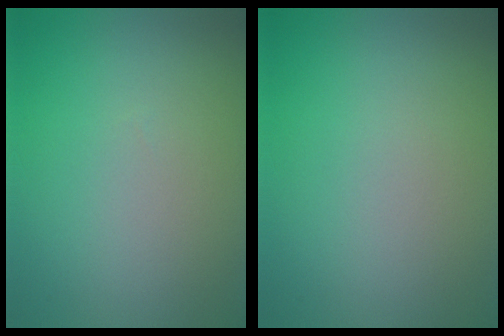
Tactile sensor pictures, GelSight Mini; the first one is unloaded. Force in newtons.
{"total": 0.0}